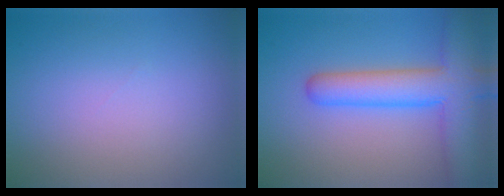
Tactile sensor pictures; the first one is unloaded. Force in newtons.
{"total": 7.4, "press": 7.4, "slide": 0.4}